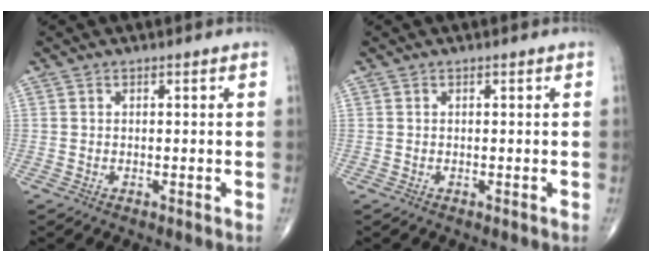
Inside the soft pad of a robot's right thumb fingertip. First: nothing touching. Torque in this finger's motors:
{"motor_torque": [0.00, 0.00, 0.01, -0.01, 0.00]}